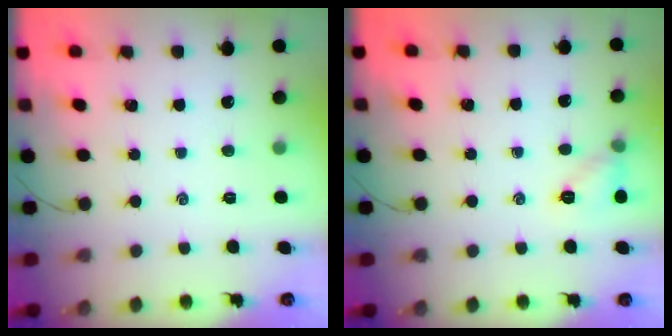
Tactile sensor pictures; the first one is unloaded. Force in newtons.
{"total": 6.9, "press": 6.8, "slide": 1.0}